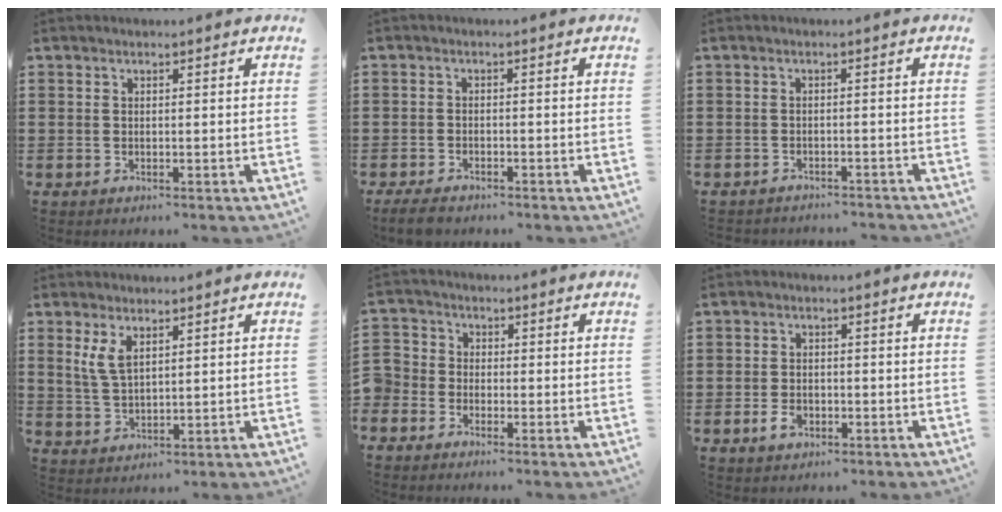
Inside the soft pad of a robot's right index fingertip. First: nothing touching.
{"total": 2.2, "force": [-2.0, 0.5, 0.8], "torque": [-0.032, -0.005, -0.044]}
{"total": 1.8, "force": [-1.8, 0.1, 0.0], "torque": [-0.006, -0.001, -0.038]}
{"total": 4.0, "force": [2.0, 1.9, 3.0], "torque": [-0.073, 0.001, 0.033]}
{"total": 2.7, "force": [-2.2, 1.5, -0.1], "torque": [-0.020, -0.001, -0.053]}
{"total": 2.4, "force": [-1.1, 1.4, 1.6], "torque": [-0.038, -0.004, -0.021]}